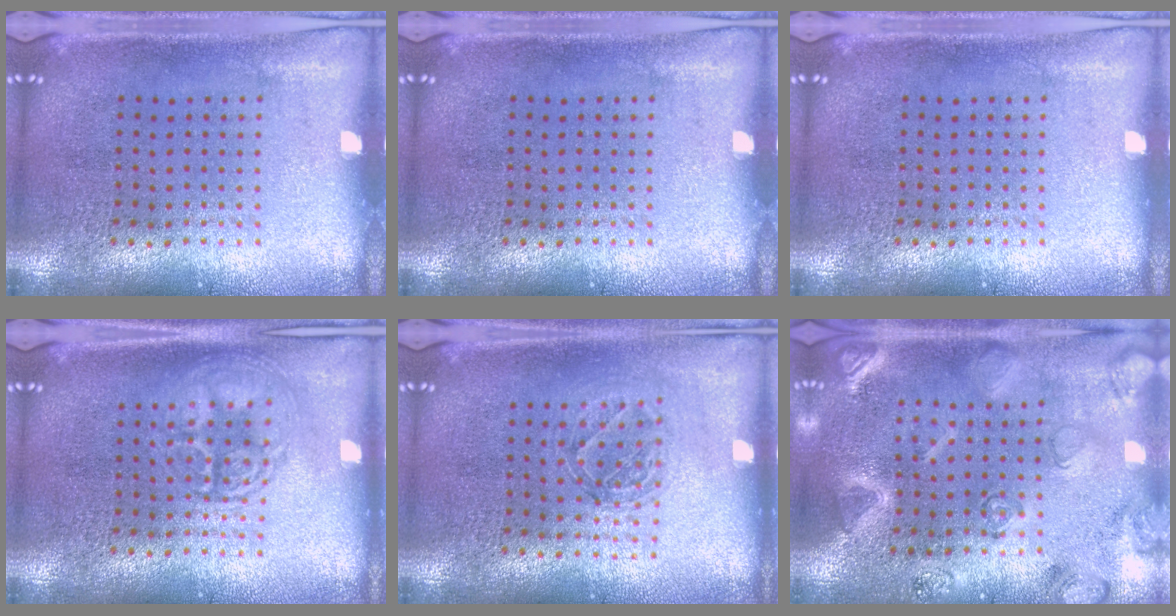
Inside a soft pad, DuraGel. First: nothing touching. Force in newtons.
{"total": 0.0}
{"total": 0.0}
{"total": 2.7, "press": 2.7, "slide": 0.3}
{"total": 1.2, "press": 1.0, "slide": 0.5}
{"total": 2.5, "press": 2.5, "slide": 0.1}